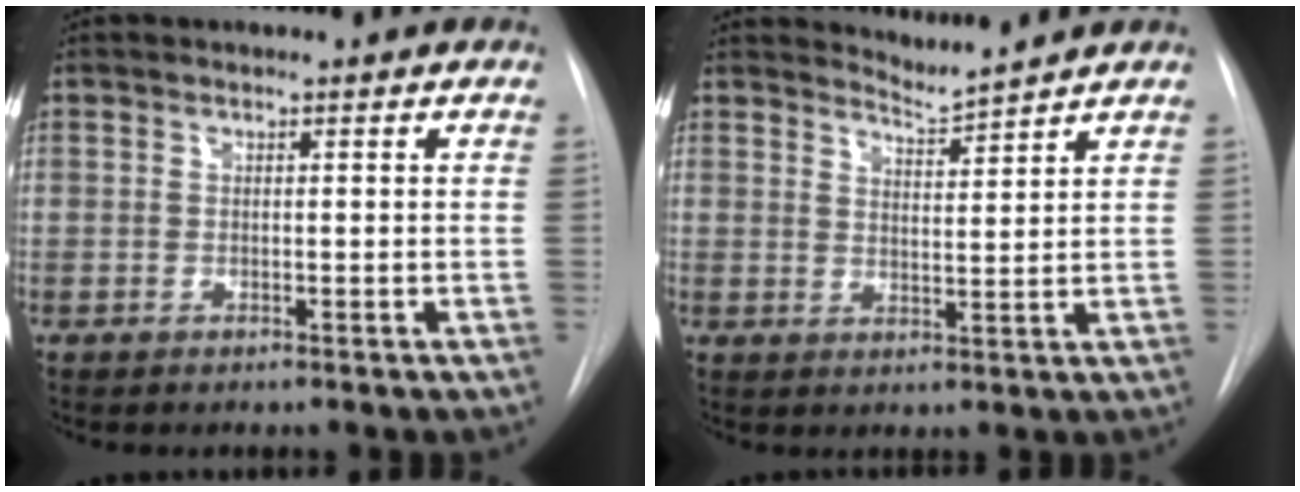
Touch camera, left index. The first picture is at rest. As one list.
[{"total": 3.8, "force": [3.5, -1.3, -0.6], "torque": [0.004, -0.019, 0.065]}]